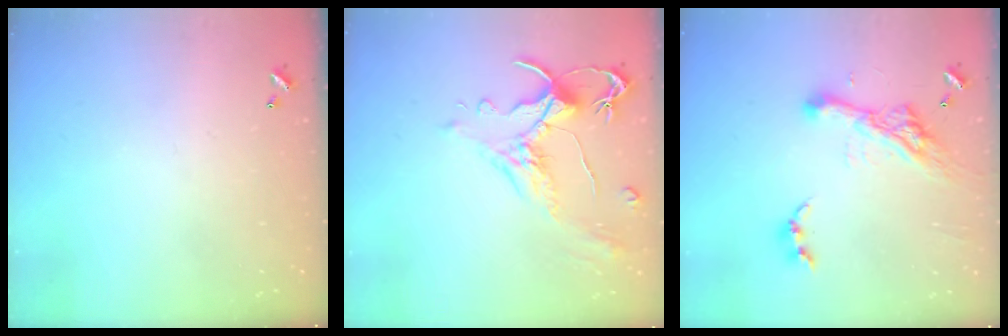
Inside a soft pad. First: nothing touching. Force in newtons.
{"total": 1.6, "press": 1.1, "slide": 1.2}
{"total": 11.0, "press": 10.9, "slide": 1.4}